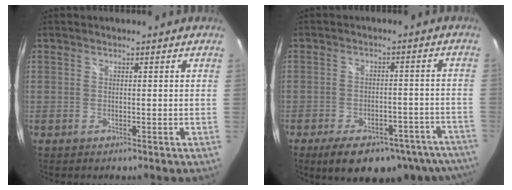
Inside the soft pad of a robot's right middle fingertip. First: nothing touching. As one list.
[{"total": 19.8, "force": [-15.5, 8.0, 9.4], "torque": [-0.154, 0.003, -0.177]}]